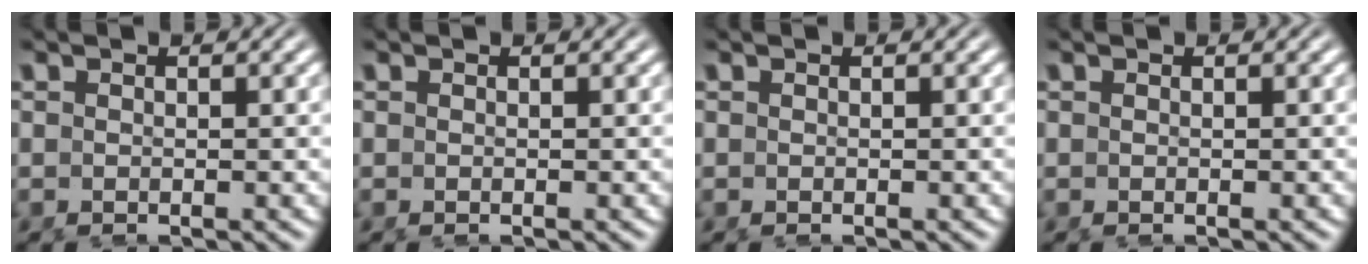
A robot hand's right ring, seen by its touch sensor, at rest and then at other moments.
{"total": 0.0}
{"total": 0.0}
{"total": 0.0}